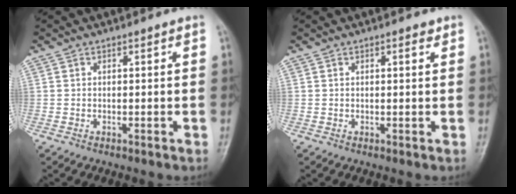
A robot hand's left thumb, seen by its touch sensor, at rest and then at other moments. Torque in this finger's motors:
{"motor_torque": [-0.57, 0.04, -0.37, -0.04, 0.06]}